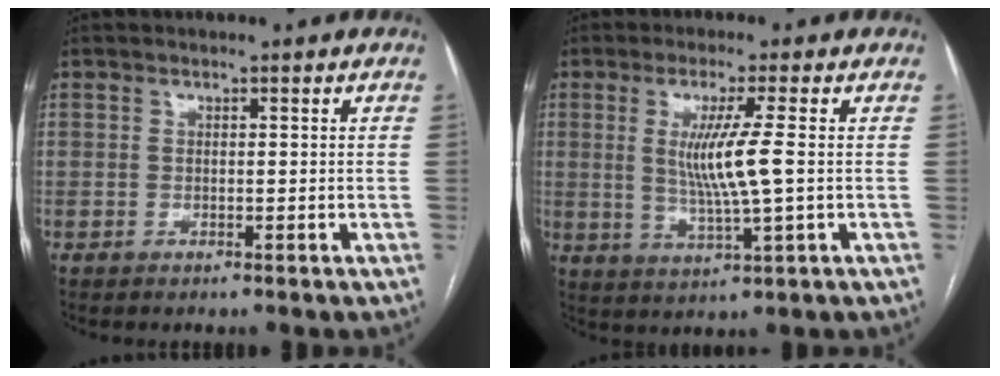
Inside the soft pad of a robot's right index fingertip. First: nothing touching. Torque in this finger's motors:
{"motor_torque": [0.20, 0.15, 0.08, 0.09]}